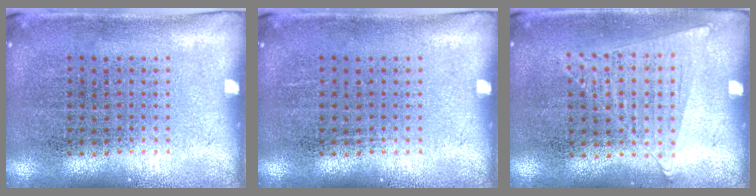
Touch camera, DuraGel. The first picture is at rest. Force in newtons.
{"total": 0.0}
{"total": 1.0, "press": 1.0, "slide": 0.4}